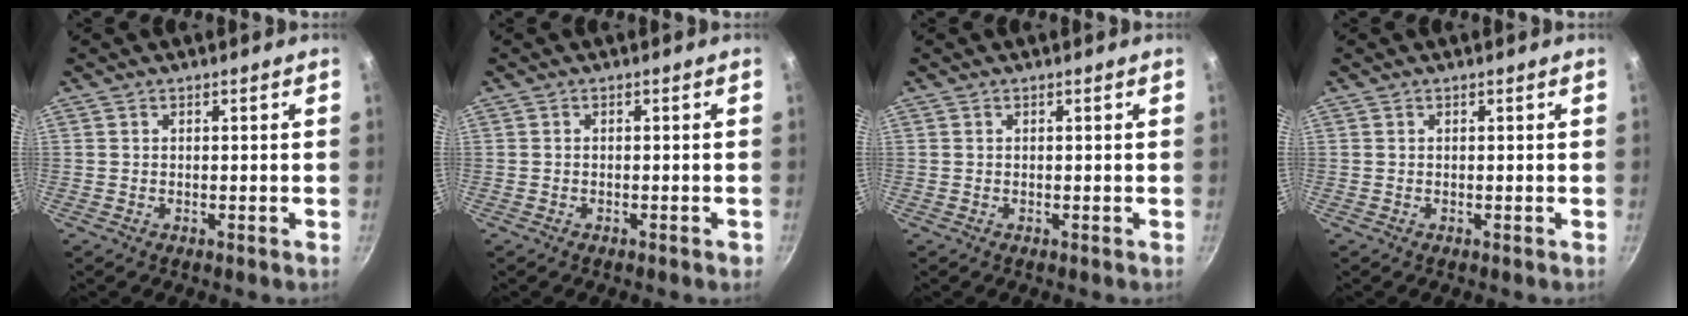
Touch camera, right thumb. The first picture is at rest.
{"total": 0.8, "force": [-0.5, 0.4, 0.4], "torque": [-0.007, 0.010, -0.005]}
{"total": 0.0}
{"total": 0.0}